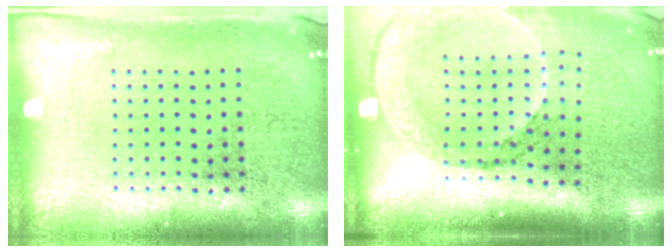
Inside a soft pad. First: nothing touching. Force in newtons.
{"total": 2.8, "press": 2.1, "slide": 1.8}